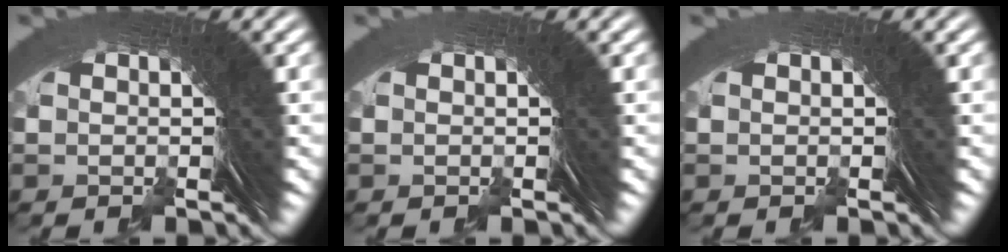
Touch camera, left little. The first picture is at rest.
{"total": 0.0}
{"total": 0.0}